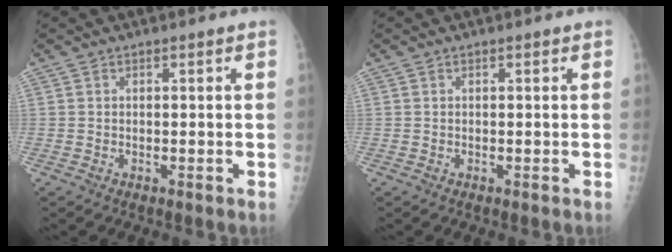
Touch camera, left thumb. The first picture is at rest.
{"total": 0.0}